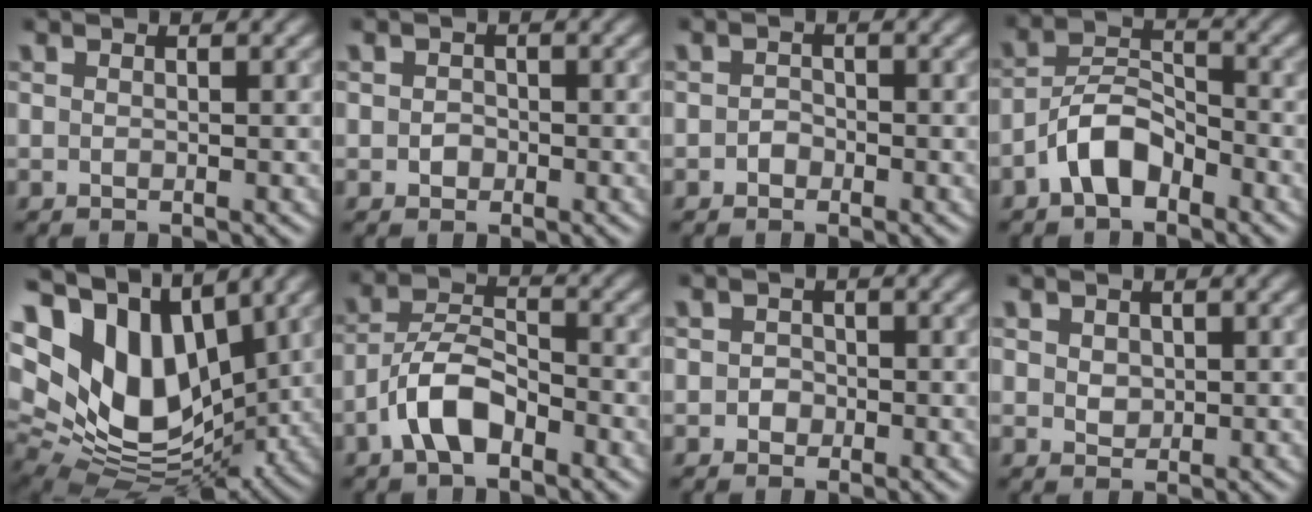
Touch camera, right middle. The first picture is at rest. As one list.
[{"total": 1.0, "force": [-0.2, 1.0, 0.3], "torque": [0.000, -0.002, -0.006]}, {"total": 1.0, "force": [-0.5, 0.8, 0.3], "torque": [-0.004, -0.001, -0.009]}, {"total": 4.5, "force": [-2.8, 2.3, 2.7], "torque": [-0.046, 0.012, -0.060]}, {"total": 14.7, "force": [5.0, 8.9, 10.6], "torque": [-0.214, 0.004, 0.099]}, {"total": 4.7, "force": [-2.7, 2.1, 3.2], "torque": [-0.055, 0.013, -0.058]}, {"total": 1.1, "force": [-0.3, 1.0, 0.2], "torque": [0.005, 0.000, -0.007]}, {"total": 1.3, "force": [0.4, 1.1, 0.6], "torque": [-0.011, -0.002, 0.010]}]